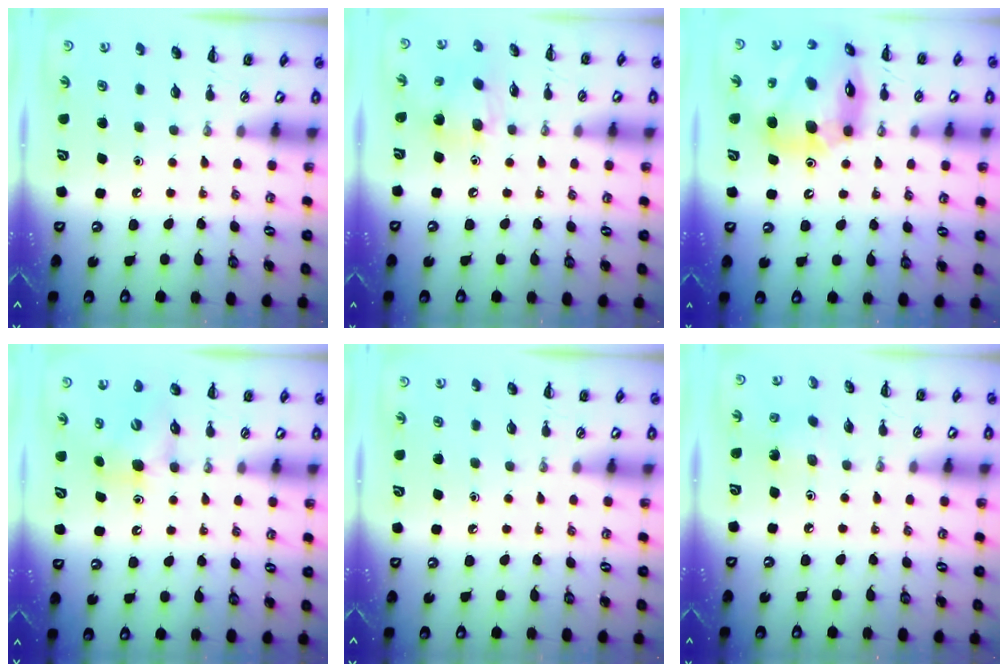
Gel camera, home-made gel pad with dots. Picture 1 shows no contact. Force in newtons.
{"total": 8.3, "press": 8.3, "slide": 0.6}
{"total": 18.1, "press": 17.4, "slide": 5.1}
{"total": 5.8, "press": 5.7, "slide": 0.6}
{"total": 0.0}
{"total": 1.8, "press": 1.7, "slide": 0.6}